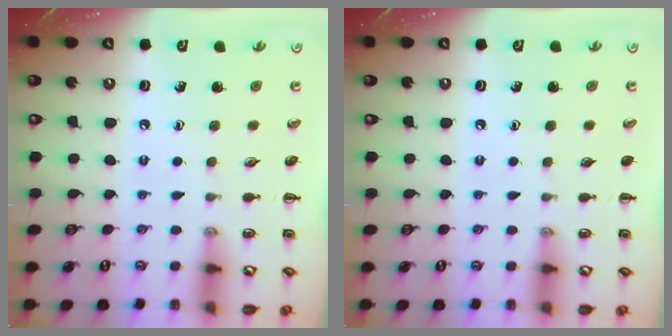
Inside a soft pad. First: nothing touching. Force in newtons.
{"total": 0.0}